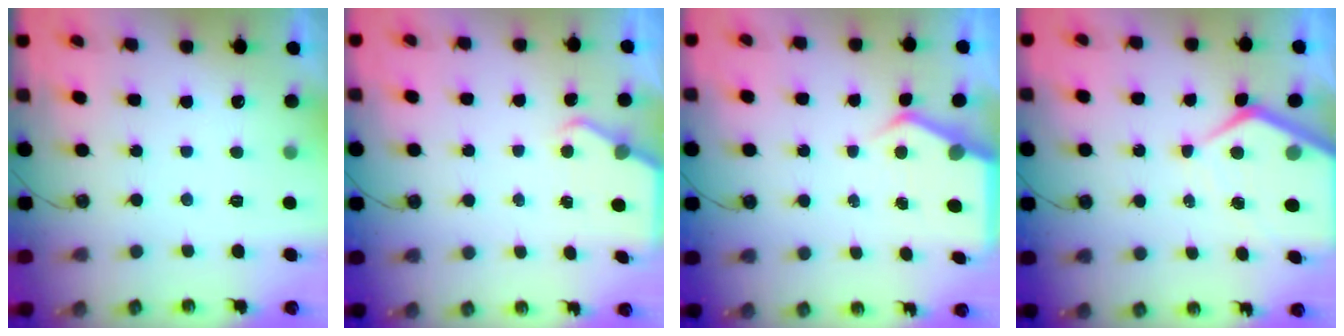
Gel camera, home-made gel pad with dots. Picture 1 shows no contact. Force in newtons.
{"total": 2.8, "press": 2.8, "slide": 0.0}
{"total": 4.6, "press": 4.6, "slide": 0.7}
{"total": 9.3, "press": 9.2, "slide": 0.7}